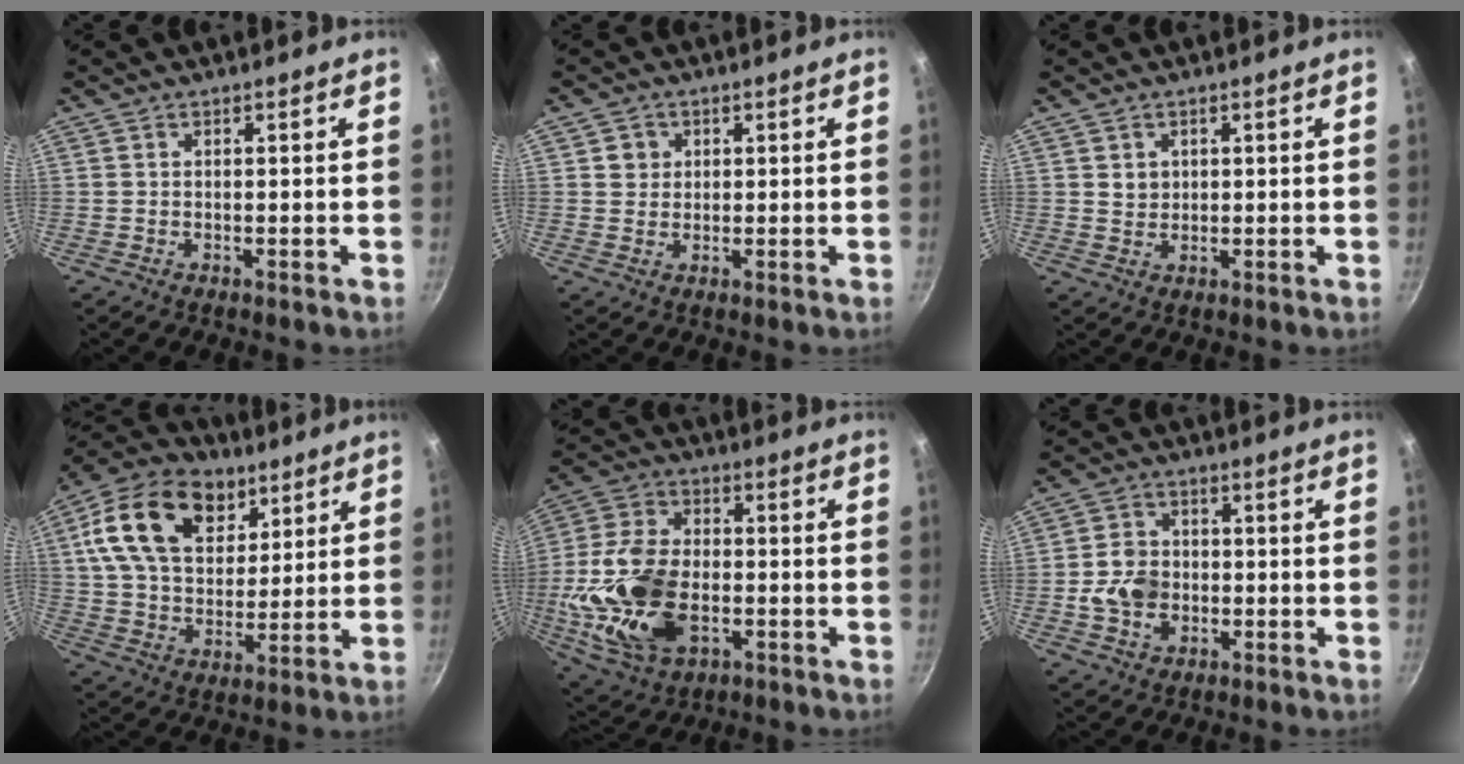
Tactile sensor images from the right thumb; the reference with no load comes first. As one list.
[{"total": 2.9, "force": [0.8, 2.7, 0.6], "torque": [0.006, 0.005, 0.010]}, {"total": 2.4, "force": [0.7, 2.1, 0.9], "torque": [-0.004, 0.002, 0.014]}, {"total": 20.8, "force": [8.9, 13.9, 12.7], "torque": [-0.200, -0.013, 0.148]}, {"total": 20.1, "force": [-4.0, 12.5, 15.2], "torque": [-0.304, 0.019, -0.070]}, {"total": 7.7, "force": [-1.4, 6.2, 4.3], "torque": [-0.059, 0.017, -0.031]}]